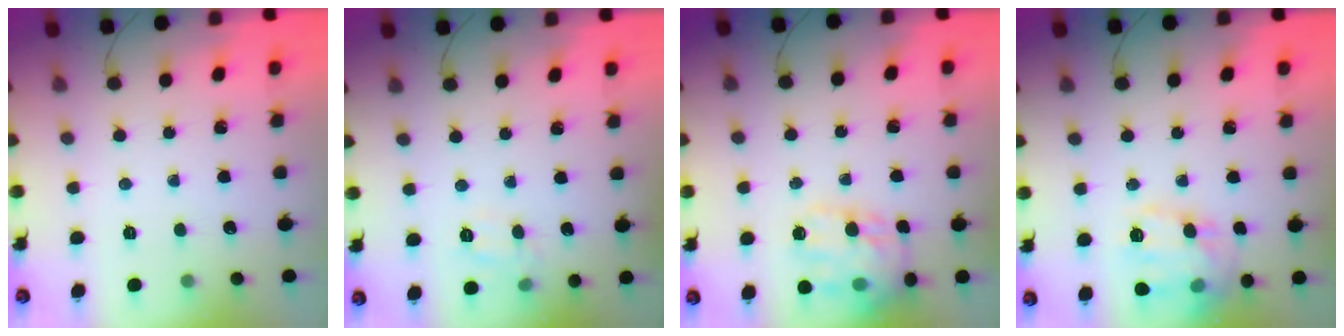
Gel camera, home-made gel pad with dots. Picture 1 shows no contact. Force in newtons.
{"total": 7.3, "press": 7.2, "slide": 1.0}
{"total": 15.0, "press": 14.9, "slide": 1.8}
{"total": 16.0, "press": 16.0, "slide": 1.1}